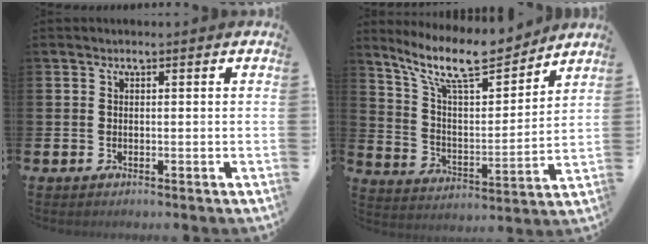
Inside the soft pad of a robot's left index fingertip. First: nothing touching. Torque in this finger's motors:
{"motor_torque": [1.00, -0.71, 0.57, 0.21]}